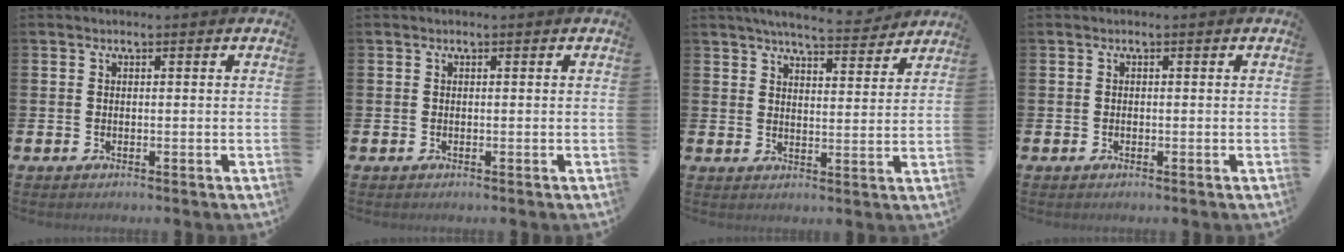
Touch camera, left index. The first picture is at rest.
{"total": 0.0}
{"total": 6.1, "force": [5.8, 0.4, 1.7], "torque": [-0.039, -0.033, 0.101]}
{"total": 0.0}